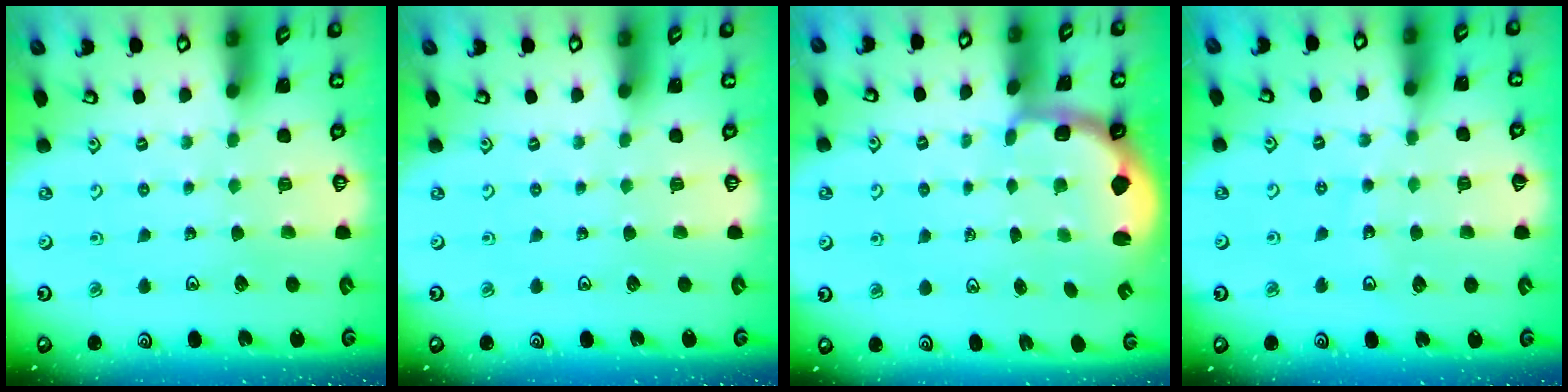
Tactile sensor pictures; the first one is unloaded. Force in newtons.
{"total": 0.0}
{"total": 2.2, "press": 1.5, "slide": 1.6}
{"total": 7.8, "press": 7.3, "slide": 2.6}